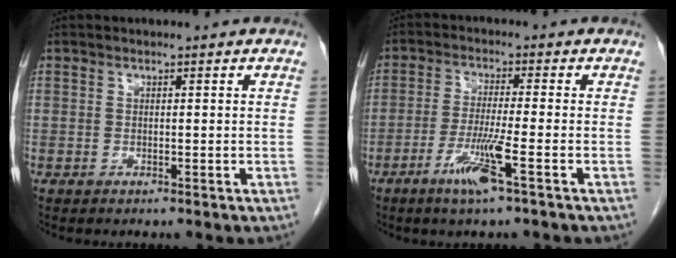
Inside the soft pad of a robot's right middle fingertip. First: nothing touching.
{"total": 6.4, "force": [-3.2, -0.5, 5.6], "torque": [-0.110, -0.014, -0.064]}